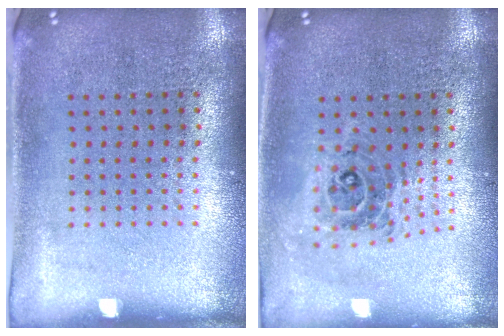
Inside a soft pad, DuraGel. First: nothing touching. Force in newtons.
{"total": 0.8, "press": 0.8, "slide": 0.1}